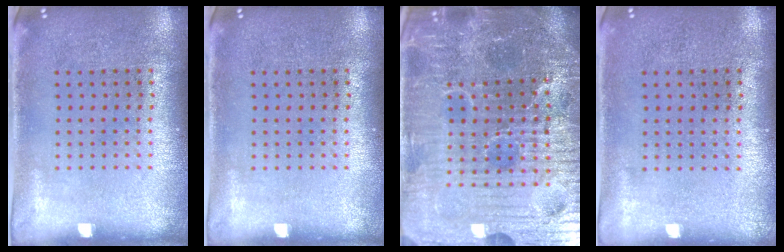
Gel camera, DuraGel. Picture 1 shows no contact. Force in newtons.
{"total": 0.0}
{"total": 6.8, "press": 6.2, "slide": 2.8}
{"total": 0.0}